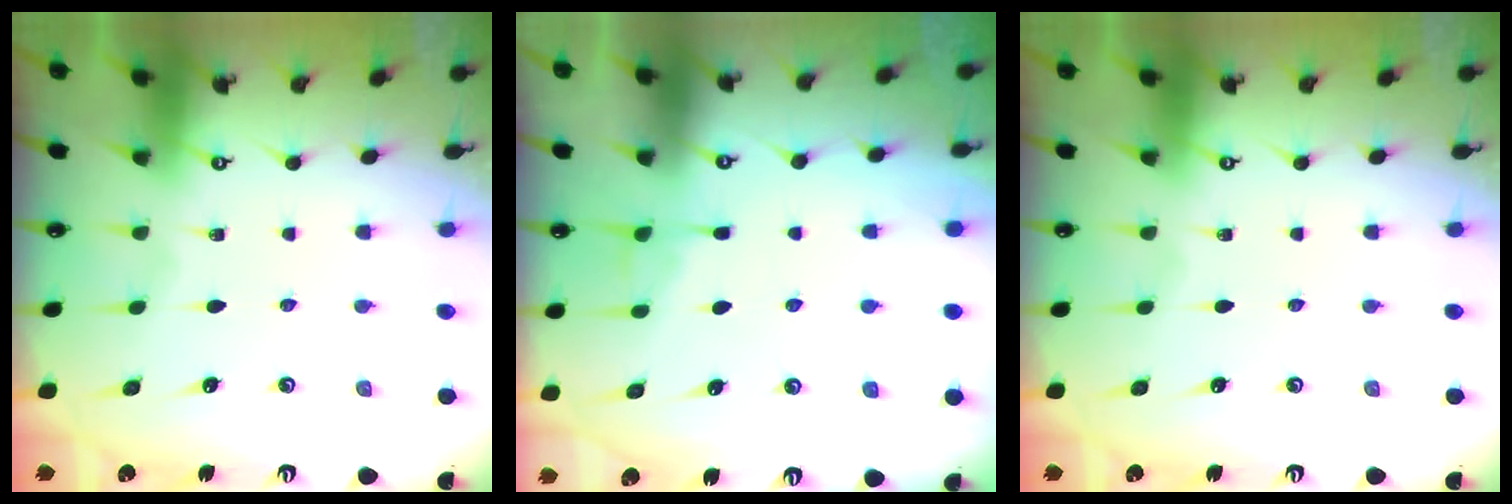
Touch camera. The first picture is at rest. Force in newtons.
{"total": 4.1, "press": 4.1, "slide": 0.5}
{"total": 0.0}